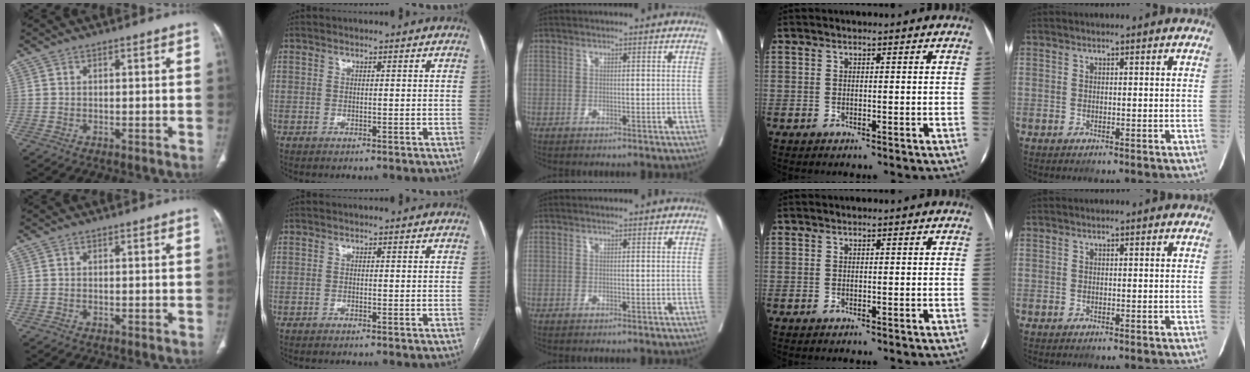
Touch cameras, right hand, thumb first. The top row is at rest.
{}